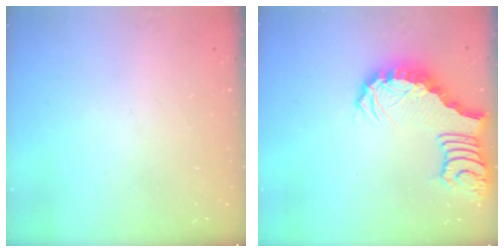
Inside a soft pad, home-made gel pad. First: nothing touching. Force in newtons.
{"total": 3.3, "press": 3.3, "slide": 0.8}